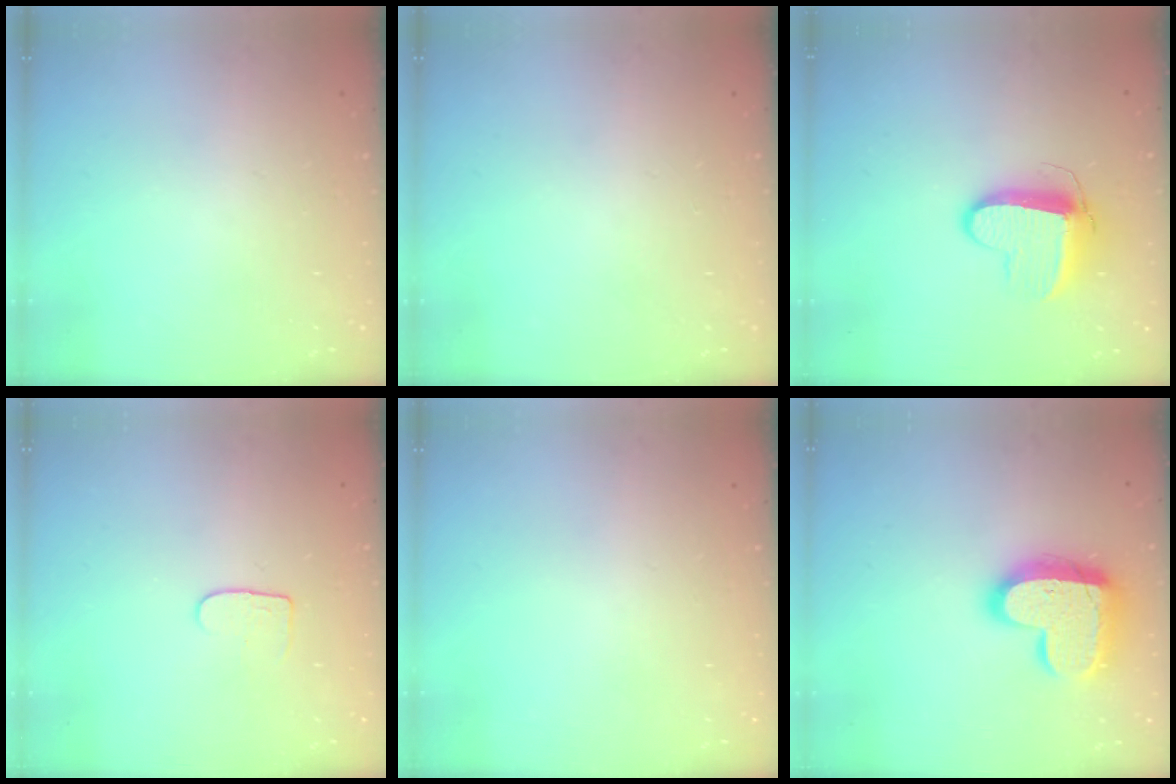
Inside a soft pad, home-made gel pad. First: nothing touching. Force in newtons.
{"total": 0.0}
{"total": 10.3, "press": 10.3, "slide": 0.5}
{"total": 4.3, "press": 4.3, "slide": 0.5}
{"total": 0.0}
{"total": 18.3, "press": 18.2, "slide": 1.2}